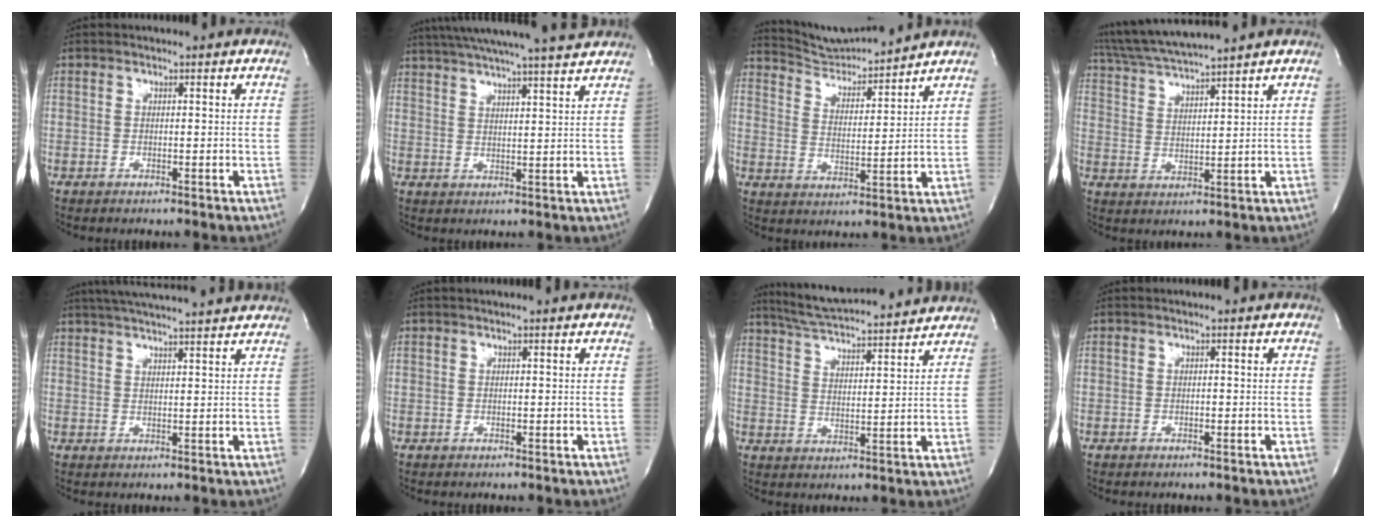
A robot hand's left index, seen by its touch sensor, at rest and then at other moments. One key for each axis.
{"total": 17.1, "fx": 15.3, "fy": -0.4, "fz": 7.8, "tx": -0.134, "ty": -0.001, "tz": 0.211}
{"total": 8.3, "fx": 8.2, "fy": -0.6, "fz": 1.0, "tx": -0.030, "ty": -0.001, "tz": 0.153}
{"total": 9.1, "fx": 8.1, "fy": -1.2, "fz": 3.9, "tx": -0.073, "ty": 0.013, "tz": 0.152}
{"total": 14.8, "fx": 13.2, "fy": 0.5, "fz": 6.6, "tx": -0.115, "ty": 0.028, "tz": 0.181}
{"total": 0.9, "fx": 0.6, "fy": -0.1, "fz": 0.7, "tx": -0.005, "ty": 0.012, "tz": 0.004}
{"total": 16.0, "fx": 14.8, "fy": 1.1, "fz": 6.0, "tx": -0.103, "ty": 0.018, "tz": 0.219}
{"total": 0.0}